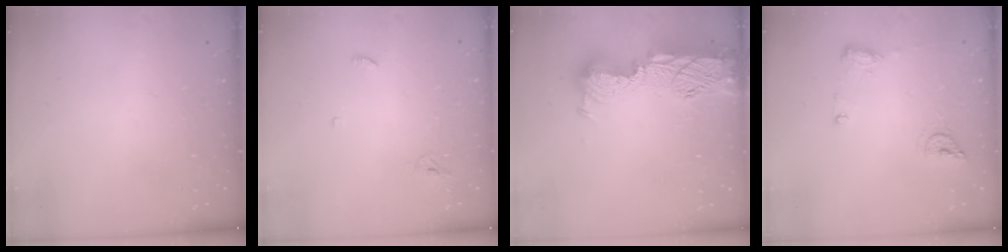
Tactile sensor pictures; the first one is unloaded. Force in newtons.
{"total": 3.2, "press": 3.2, "slide": 0.2}
{"total": 19.3, "press": 19.2, "slide": 1.1}
{"total": 9.1, "press": 9.1, "slide": 1.1}